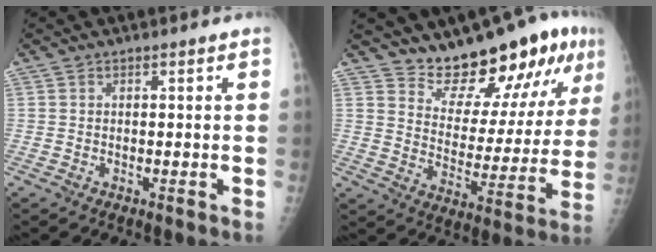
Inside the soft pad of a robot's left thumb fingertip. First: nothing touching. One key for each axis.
{"total": 16.1, "fx": 12.0, "fy": 5.4, "fz": 9.2, "tx": -0.088, "ty": -0.084, "tz": 0.190}